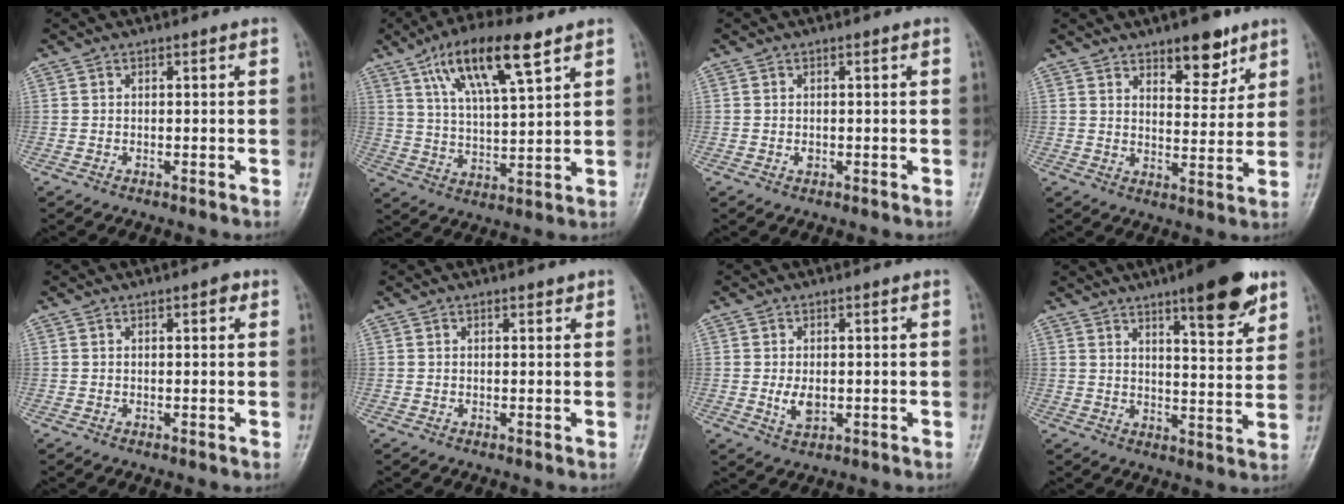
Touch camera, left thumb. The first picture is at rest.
{"total": 14.8, "force": [8.1, 4.2, 11.6], "torque": [-0.194, -0.020, 0.148]}
{"total": 0.9, "force": [-0.1, 0.6, 0.6], "torque": [-0.005, 0.000, -0.001]}
{"total": 8.7, "force": [5.8, 3.8, 5.4], "torque": [-0.049, -0.037, 0.086]}
{"total": 1.8, "force": [0.8, 0.7, 1.5], "torque": [-0.016, 0.000, 0.008]}
{"total": 1.0, "force": [0.7, 0.4, 0.6], "torque": [-0.007, -0.003, 0.009]}
{"total": 3.7, "force": [-0.2, 2.2, 3.0], "torque": [-0.049, -0.007, 0.000]}
{"total": 12.9, "force": [8.0, 3.0, 9.7], "torque": [-0.113, -0.043, 0.111]}